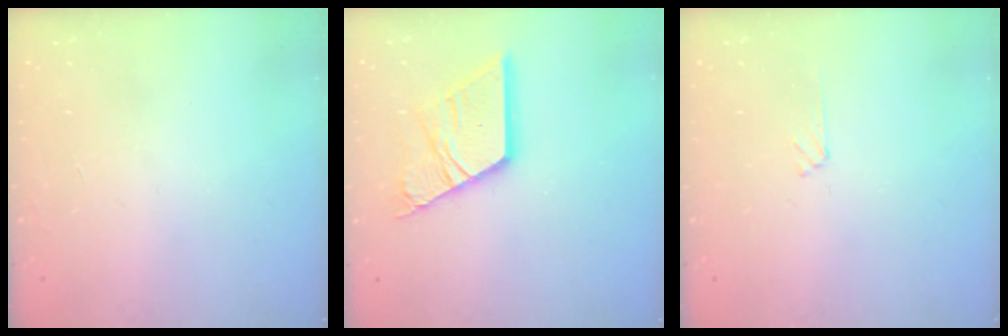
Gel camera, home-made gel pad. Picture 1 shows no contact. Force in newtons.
{"total": 15.1, "press": 15.1, "slide": 1.2}
{"total": 1.8, "press": 1.8, "slide": 0.3}